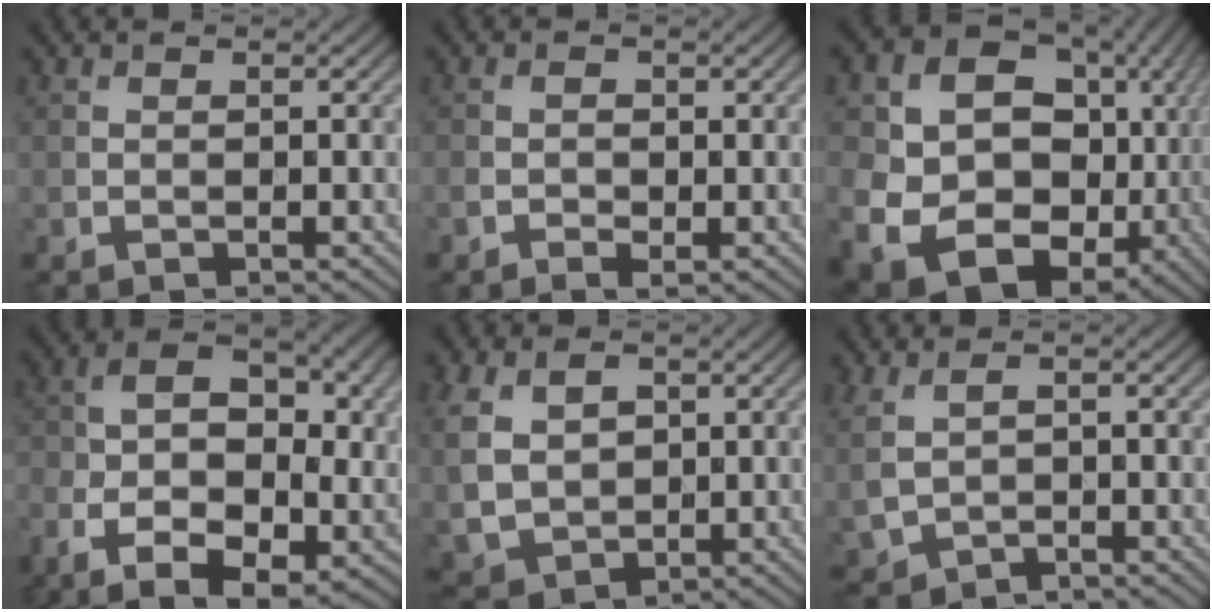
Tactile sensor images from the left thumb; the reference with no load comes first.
{"total": 1.8, "force": [-0.7, 1.1, 1.2], "torque": [-0.025, -0.004, -0.014]}
{"total": 18.6, "force": [-0.7, 15.1, 10.8], "torque": [-0.213, -0.022, 0.021]}
{"total": 12.8, "force": [-4.0, 7.4, 9.7], "torque": [-0.181, -0.010, -0.071]}
{"total": 7.8, "force": [1.6, 6.0, 4.8], "torque": [-0.144, 0.000, 0.032]}
{"total": 3.4, "force": [0.0, 2.3, 2.4], "torque": [-0.068, -0.010, 0.005]}